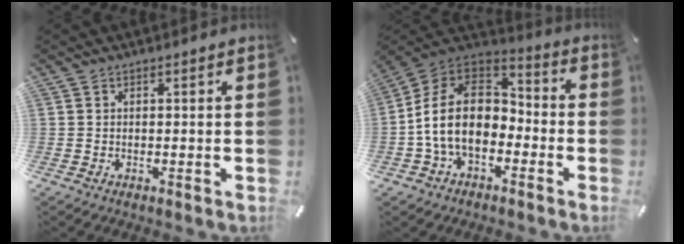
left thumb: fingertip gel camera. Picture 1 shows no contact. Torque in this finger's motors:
{"motor_torque": [2.34, 2.66, 1.58, -0.17, 0.53]}